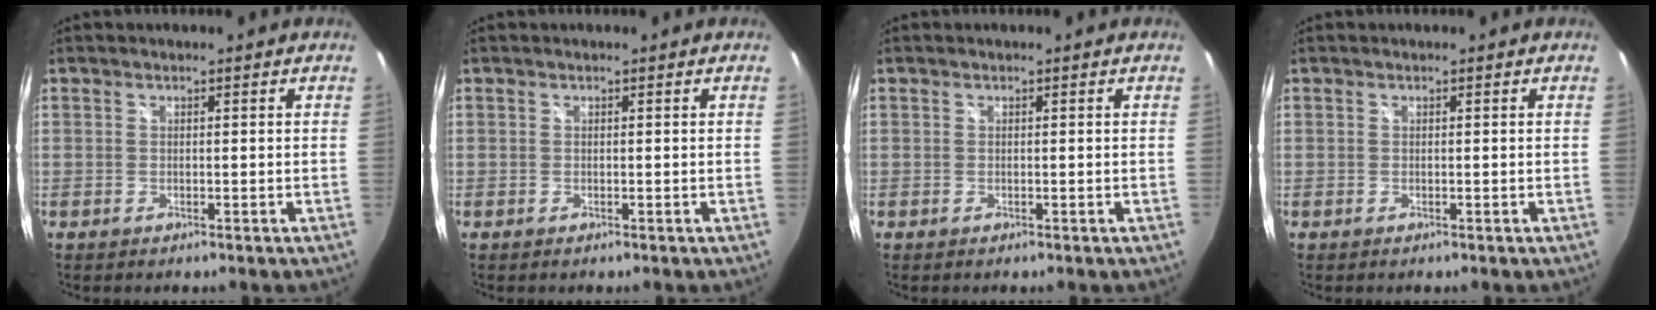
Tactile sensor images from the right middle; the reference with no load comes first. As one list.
[{"total": 0.0}, {"total": 0.0}, {"total": 0.0}]